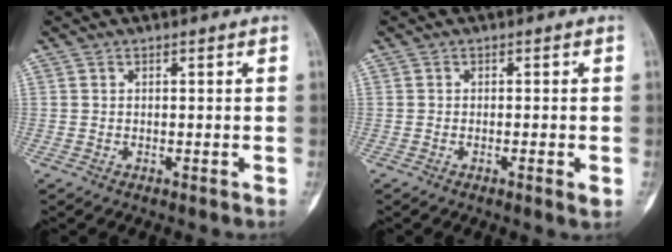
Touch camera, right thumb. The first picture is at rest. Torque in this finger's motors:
{"motor_torque": [-0.42, -0.19, -0.38, 0.08, -0.07]}